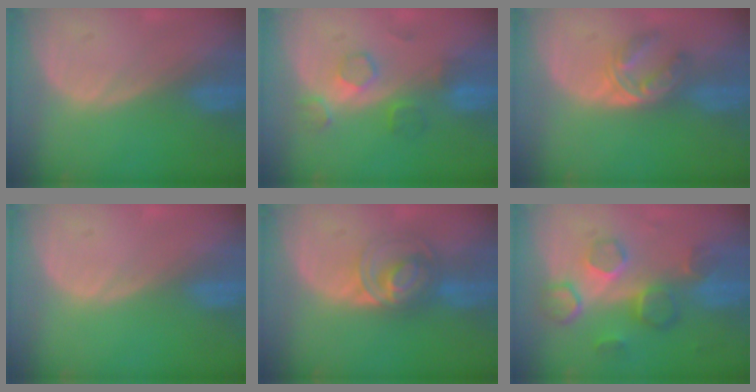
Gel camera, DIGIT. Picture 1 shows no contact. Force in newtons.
{"total": 4.6, "press": 4.5, "slide": 0.6}
{"total": 5.9, "press": 4.8, "slide": 3.4}
{"total": 0.5, "press": 0.0, "slide": 0.5}
{"total": 7.0, "press": 6.1, "slide": 3.6}
{"total": 8.6, "press": 7.7, "slide": 3.7}